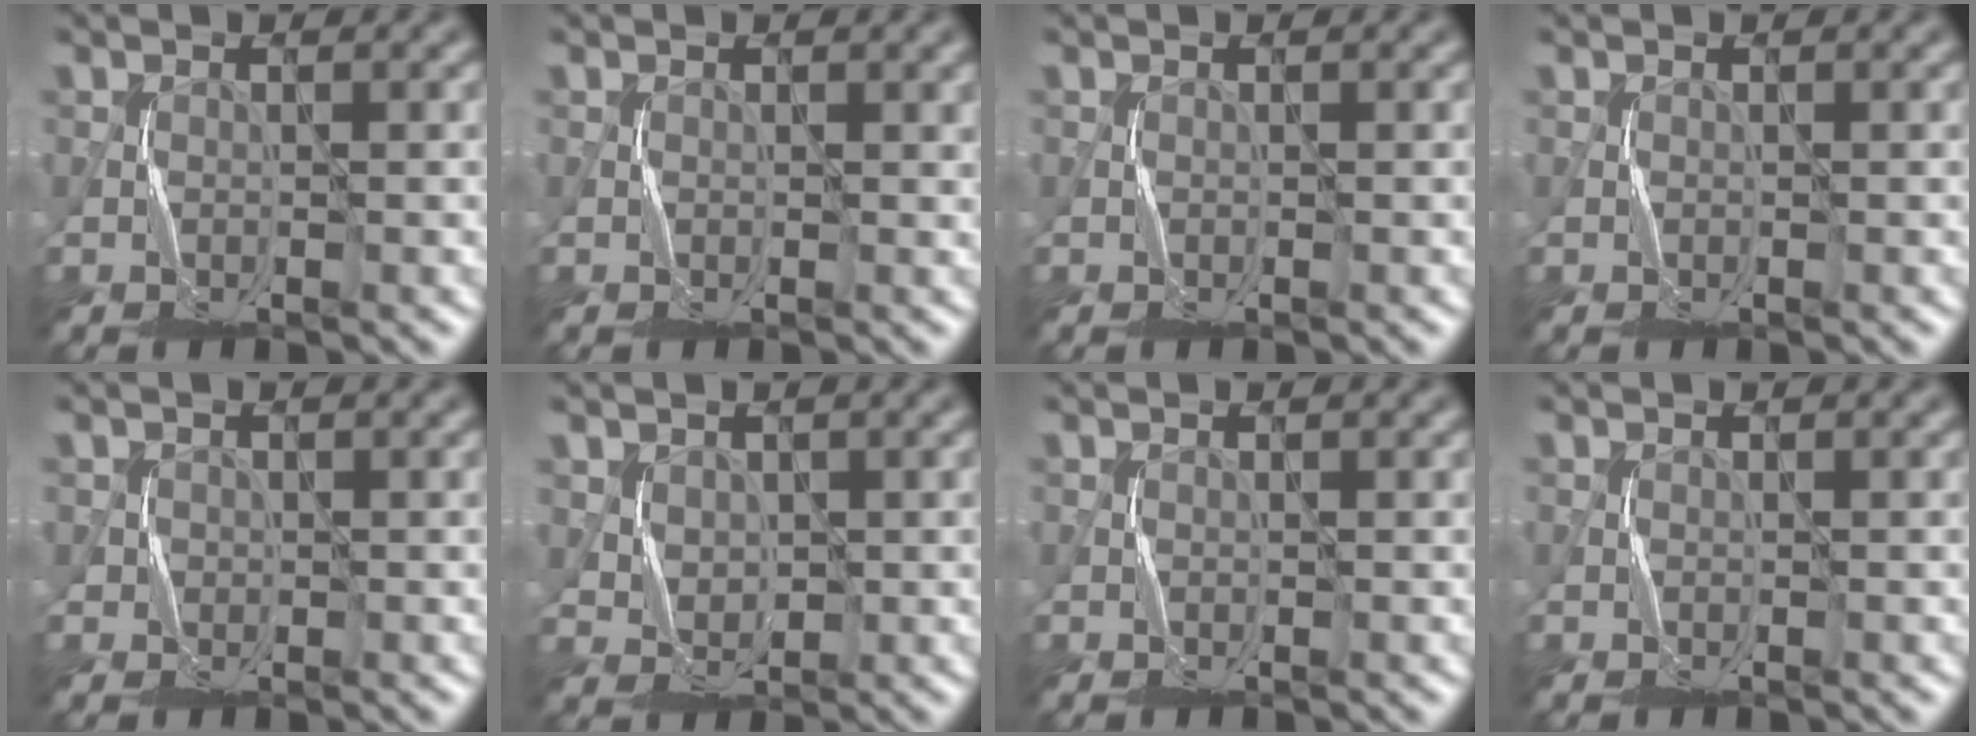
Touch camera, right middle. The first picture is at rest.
{"total": 0.6, "force": [0.4, 0.4, 0.2], "torque": [0.002, 0.000, 0.005]}
{"total": 0.0}
{"total": 0.0}
{"total": 1.0, "force": [0.1, 1.0, 0.0], "torque": [0.011, -0.003, 0.003]}
{"total": 1.9, "force": [0.8, 1.6, 0.7], "torque": [-0.019, -0.006, 0.023]}
{"total": 0.0}
{"total": 0.0}